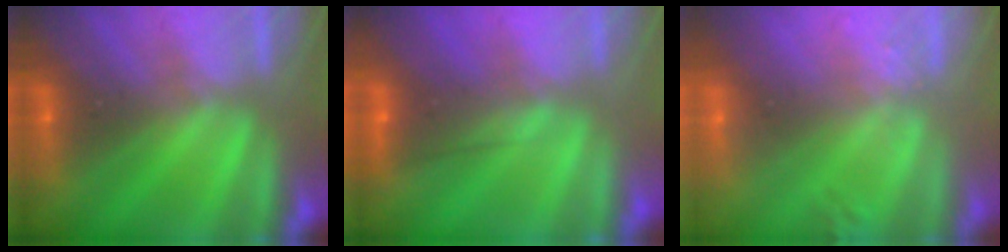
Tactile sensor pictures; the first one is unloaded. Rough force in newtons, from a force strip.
{"total": 3.4}
{"total": 2.6}